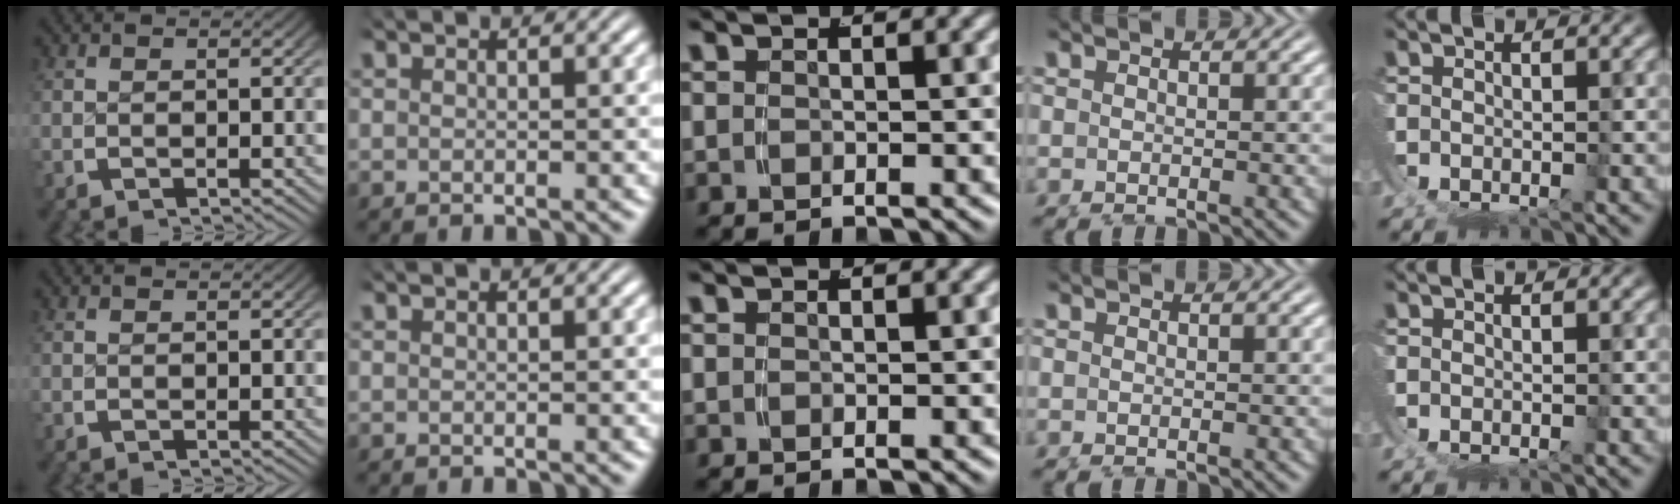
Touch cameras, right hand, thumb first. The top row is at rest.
{}